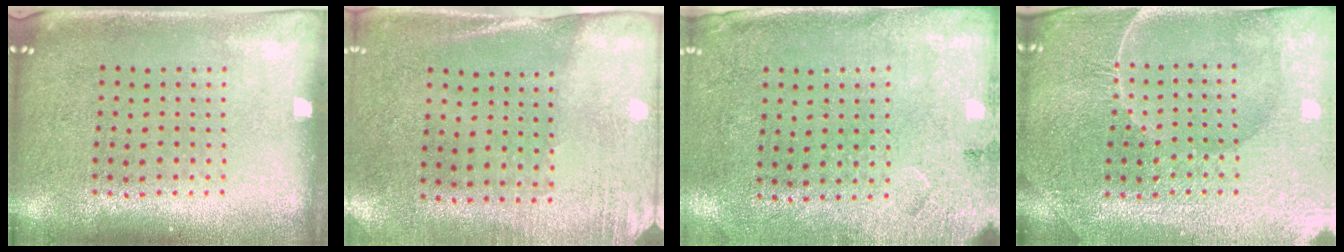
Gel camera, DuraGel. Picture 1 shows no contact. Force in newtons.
{"total": 2.6, "press": 2.3, "slide": 1.3}
{"total": 2.7, "press": 2.2, "slide": 1.6}
{"total": 4.3, "press": 4.1, "slide": 1.2}